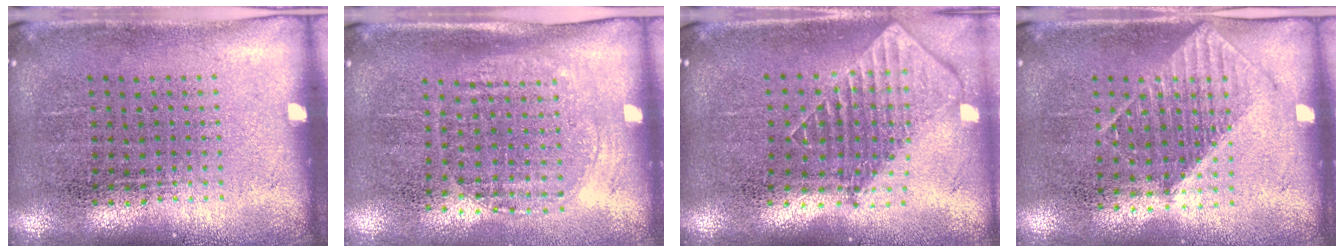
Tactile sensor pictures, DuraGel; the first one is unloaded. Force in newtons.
{"total": 1.5, "press": 1.2, "slide": 0.8}
{"total": 1.9, "press": 1.5, "slide": 1.2}
{"total": 1.0, "press": 0.9, "slide": 0.3}